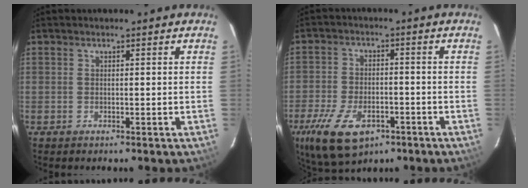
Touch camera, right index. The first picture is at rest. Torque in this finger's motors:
{"motor_torque": [1.23, -0.91, 0.26, 0.08]}